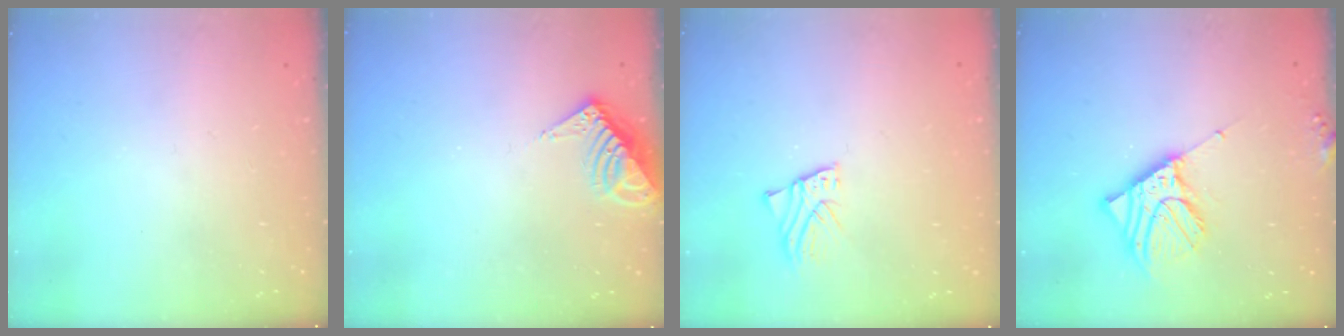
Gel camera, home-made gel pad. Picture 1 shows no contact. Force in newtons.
{"total": 8.5, "press": 8.5, "slide": 0.7}
{"total": 2.0, "press": 2.0, "slide": 0.2}
{"total": 9.6, "press": 9.5, "slide": 1.4}